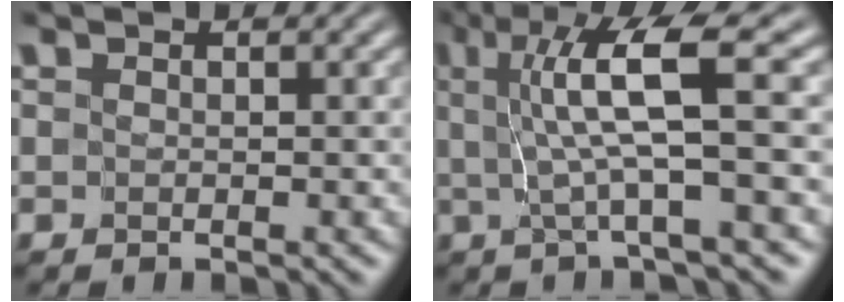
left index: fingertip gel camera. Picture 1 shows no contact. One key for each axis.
{"total": 6.9, "fx": 1.1, "fy": 1.0, "fz": 6.7, "tx": -0.116, "ty": 0.006, "tz": 0.018}